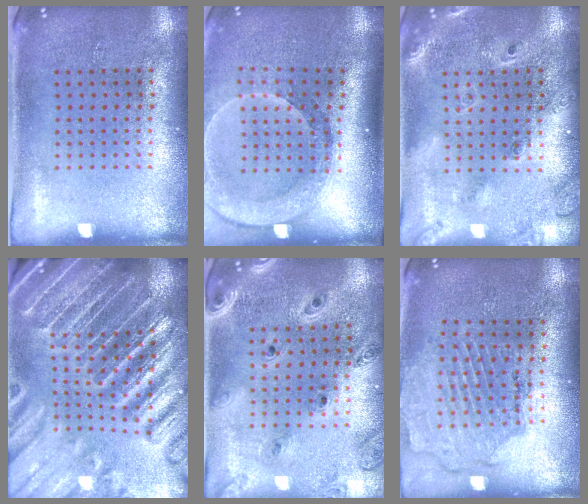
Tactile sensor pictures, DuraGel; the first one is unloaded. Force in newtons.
{"total": 2.6, "press": 2.0, "slide": 1.7}
{"total": 2.0, "press": 1.7, "slide": 1.0}
{"total": 5.0, "press": 4.5, "slide": 2.3}
{"total": 1.4, "press": 1.3, "slide": 0.2}
{"total": 1.6, "press": 1.5, "slide": 0.3}